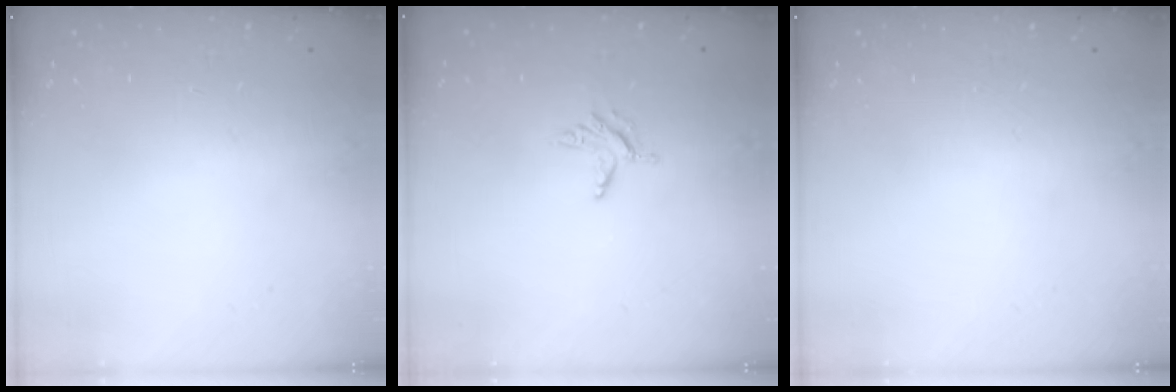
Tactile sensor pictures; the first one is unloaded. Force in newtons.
{"total": 3.9, "press": 3.9, "slide": 0.4}
{"total": 0.0}